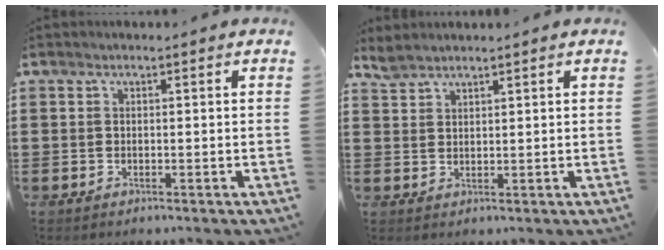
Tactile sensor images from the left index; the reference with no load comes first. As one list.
[{"total": 2.1, "force": [2.0, 0.5, 0.4], "torque": [-0.012, 0.001, 0.041]}]